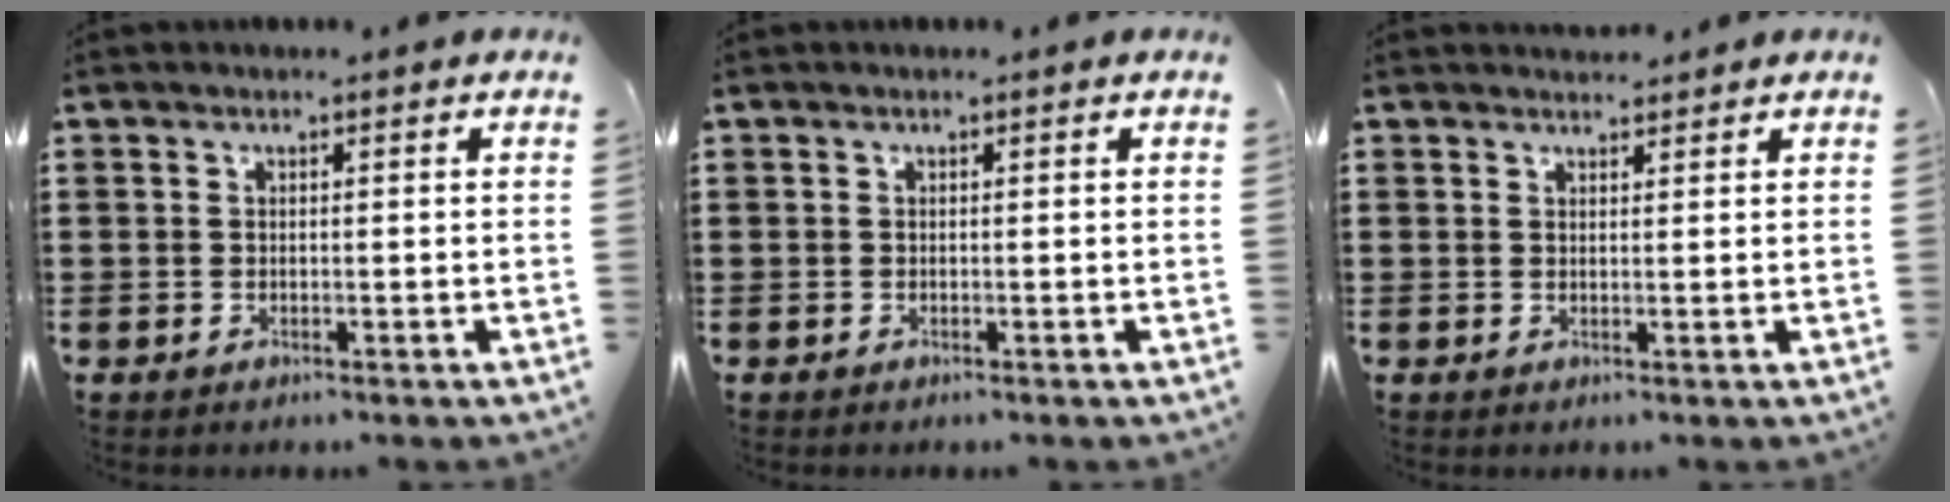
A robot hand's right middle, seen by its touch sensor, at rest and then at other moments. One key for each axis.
{"total": 0.0}
{"total": 1.5, "fx": 1.5, "fy": 0.3, "fz": 0.0, "tx": -0.002, "ty": 0.003, "tz": 0.029}